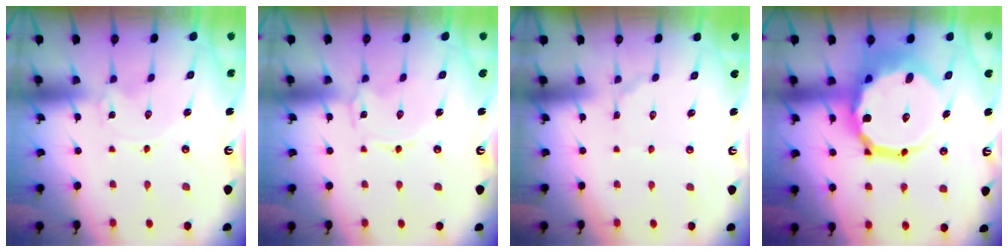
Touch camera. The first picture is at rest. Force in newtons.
{"total": 0.7, "press": 0.7, "slide": 0.1}
{"total": 3.0, "press": 2.9, "slide": 0.3}
{"total": 20.3, "press": 19.8, "slide": 4.7}